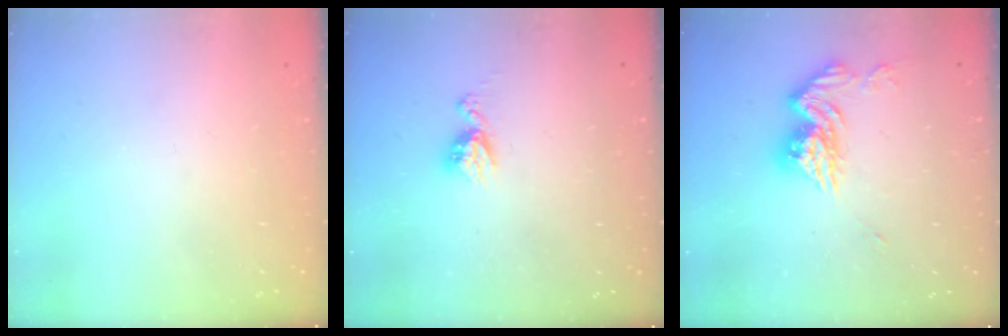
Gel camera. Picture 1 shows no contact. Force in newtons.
{"total": 5.0, "press": 4.9, "slide": 0.6}
{"total": 12.8, "press": 12.8, "slide": 1.1}